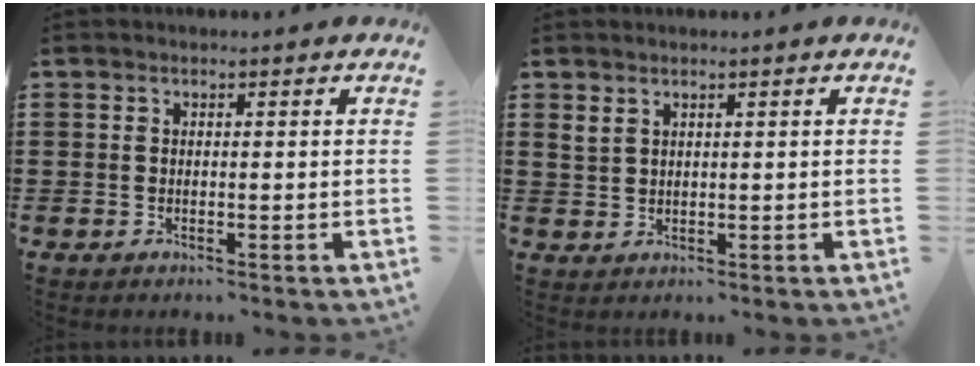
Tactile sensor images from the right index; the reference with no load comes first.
{"total": 1.7, "force": [1.5, 0.7, 0.6], "torque": [-0.015, -0.001, 0.029]}